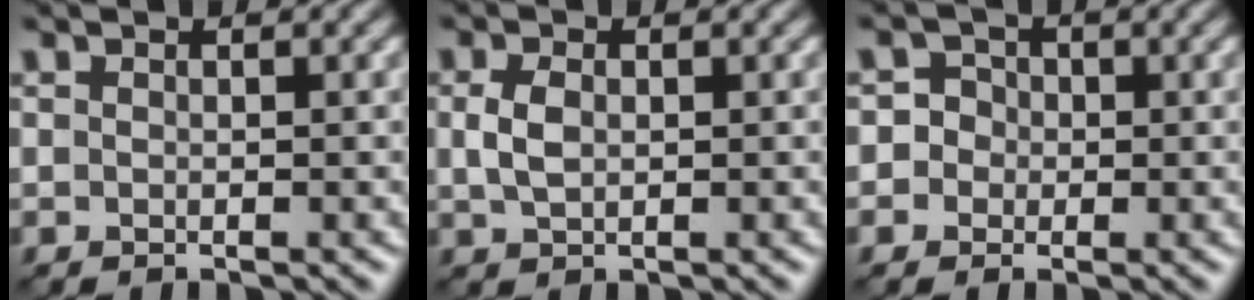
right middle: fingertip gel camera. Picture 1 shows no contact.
{"total": 2.2, "force": [0.3, 1.5, 1.6], "torque": [-0.041, 0.001, 0.007]}
{"total": 3.1, "force": [-0.3, 3.0, 0.7], "torque": [0.021, 0.019, -0.031]}